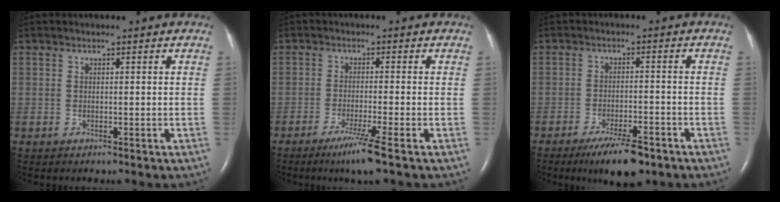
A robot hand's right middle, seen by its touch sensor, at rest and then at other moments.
{"total": 5.1, "force": [-3.1, -1.2, 3.9], "torque": [-0.074, -0.019, -0.060]}
{"total": 7.6, "force": [-5.3, 1.5, 5.2], "torque": [-0.089, -0.013, -0.083]}